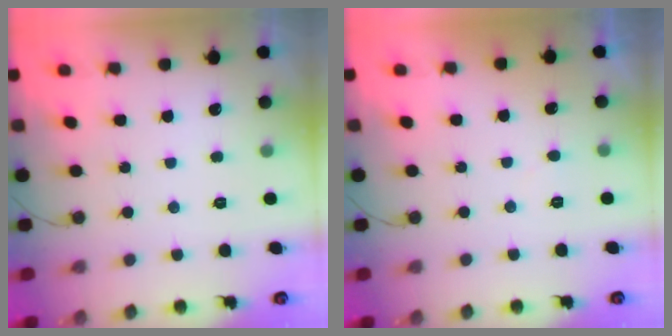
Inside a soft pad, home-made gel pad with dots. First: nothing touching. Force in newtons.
{"total": 2.4, "press": 2.4, "slide": 0.2}